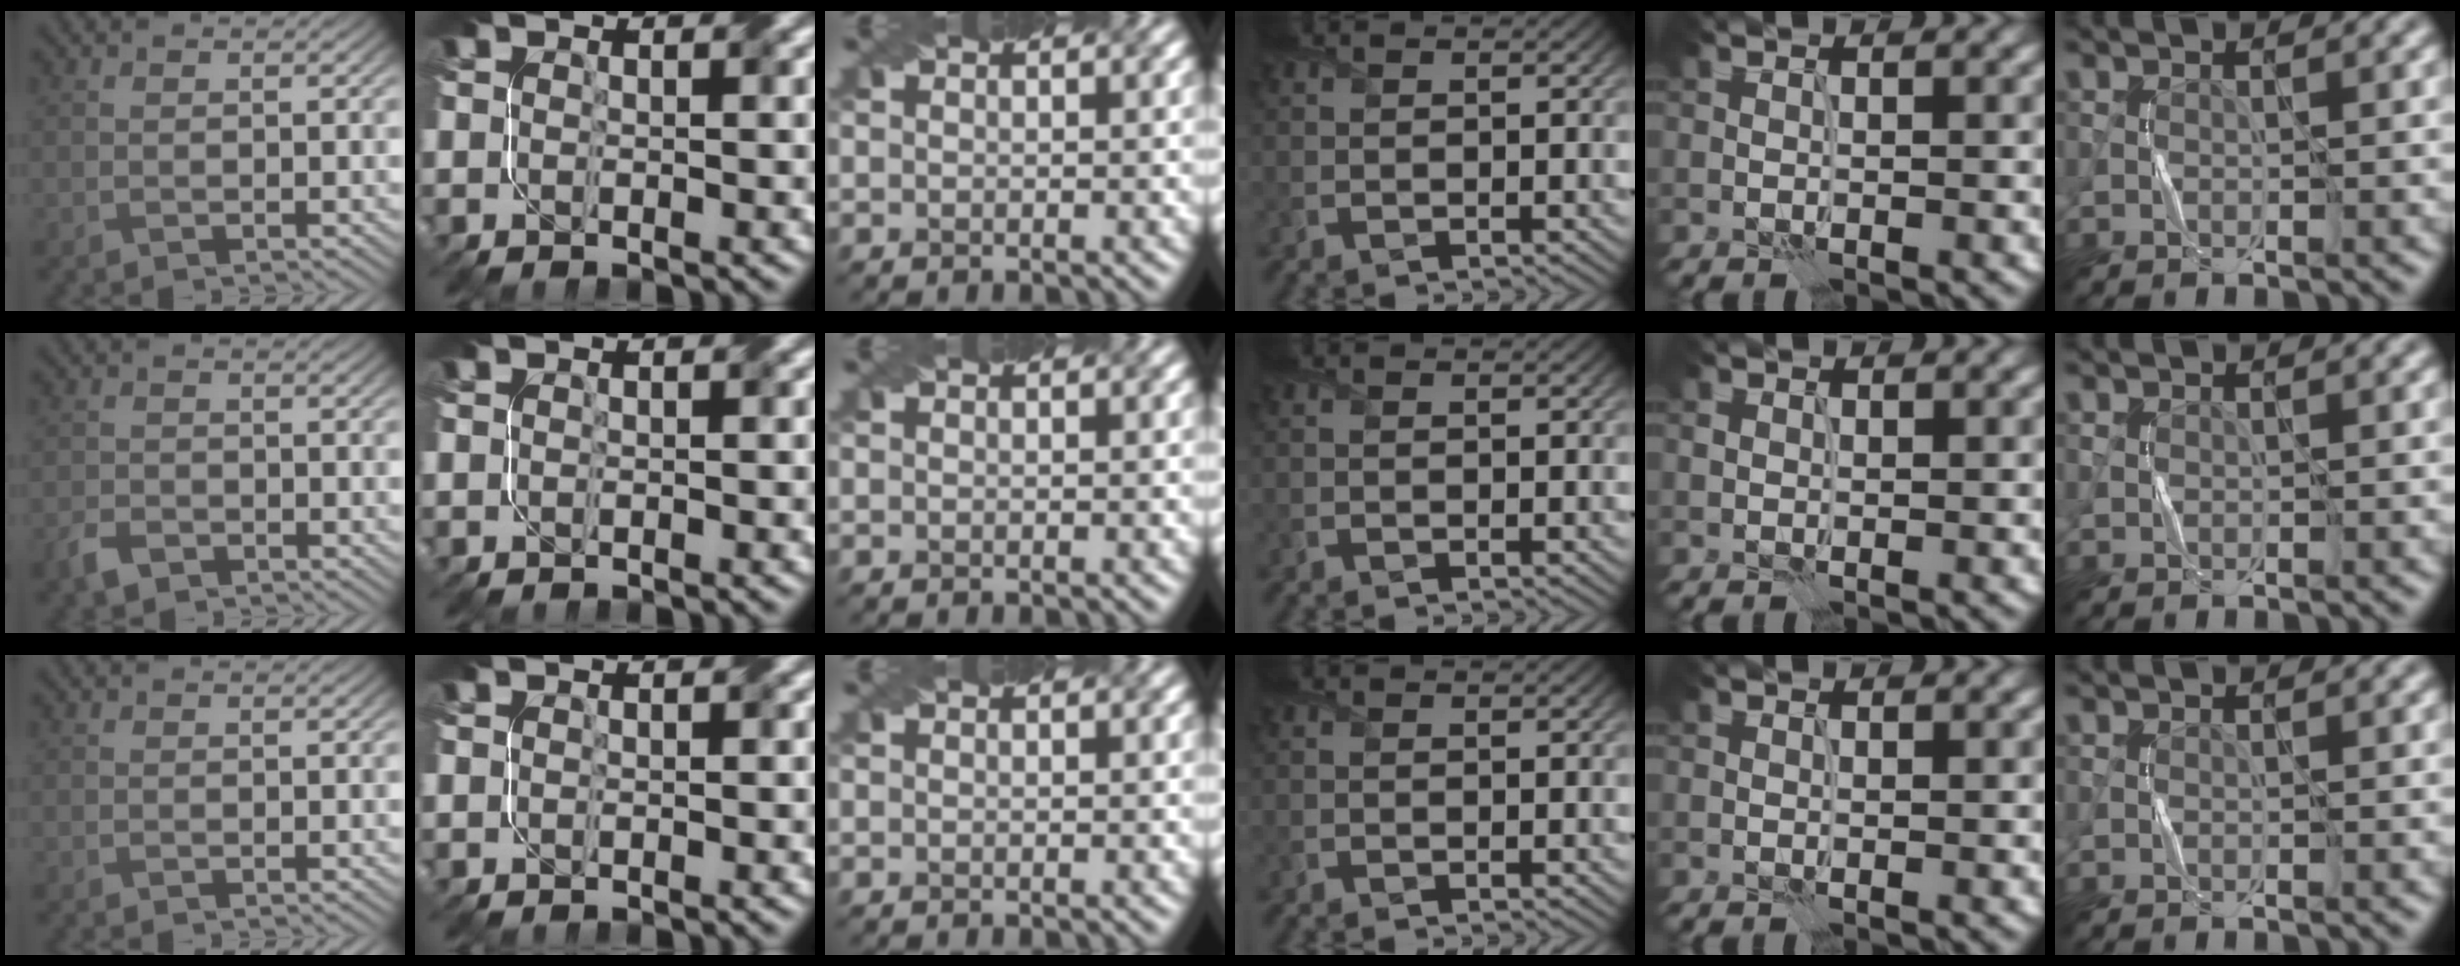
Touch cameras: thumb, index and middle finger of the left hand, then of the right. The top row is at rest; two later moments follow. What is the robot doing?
{"motion": "fold", "object": "napkin"}